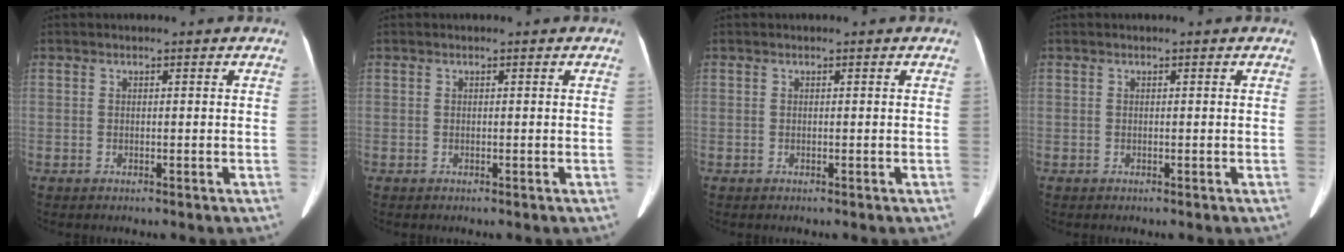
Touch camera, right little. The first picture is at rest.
{"total": 0.0}
{"total": 0.0}
{"total": 0.0}